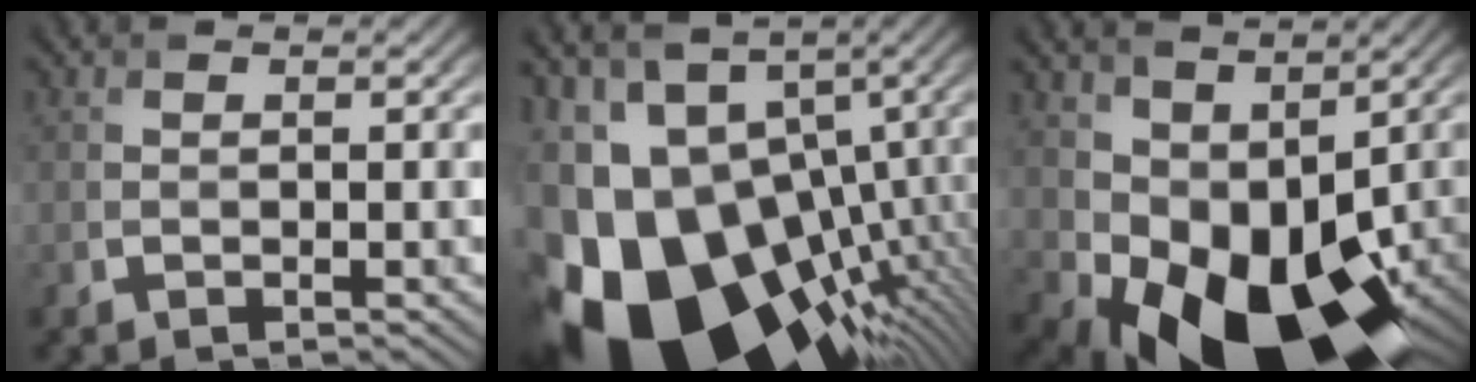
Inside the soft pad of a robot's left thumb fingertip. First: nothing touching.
{"total": 19.1, "force": [-6.0, 12.2, 13.4], "torque": [-0.240, -0.017, -0.077]}
{"total": 13.5, "force": [-0.4, 8.9, 10.1], "torque": [-0.176, -0.033, 0.018]}